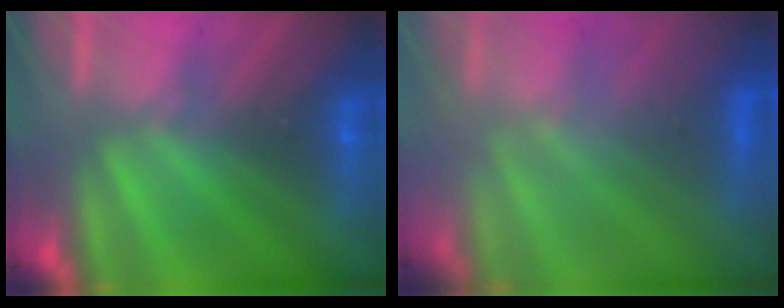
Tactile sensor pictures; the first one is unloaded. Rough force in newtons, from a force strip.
{"total": 3.5}